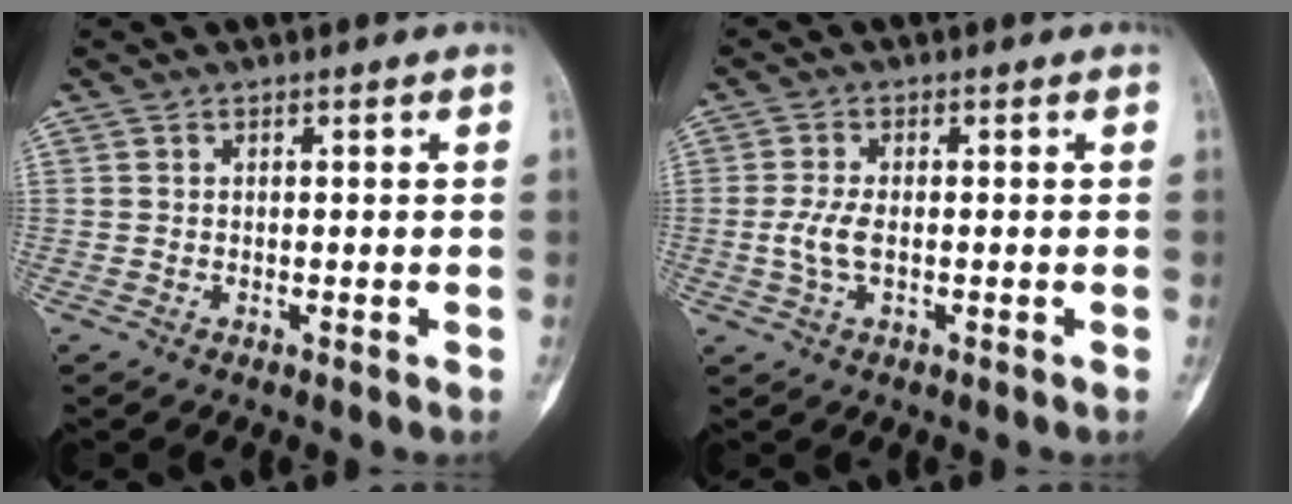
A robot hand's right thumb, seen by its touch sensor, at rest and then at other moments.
{"total": 3.9, "force": [-0.4, 1.8, 3.4], "torque": [-0.083, 0.001, -0.009]}